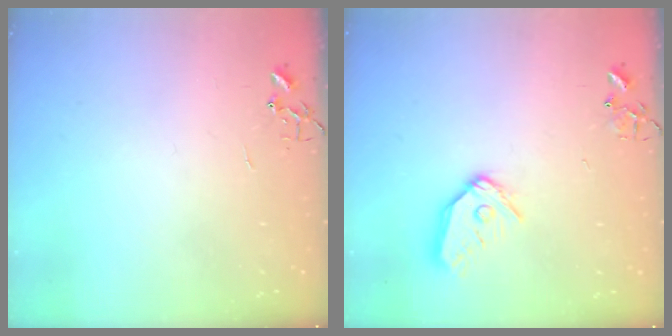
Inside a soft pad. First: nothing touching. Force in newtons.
{"total": 12.5, "press": 12.4, "slide": 1.6}